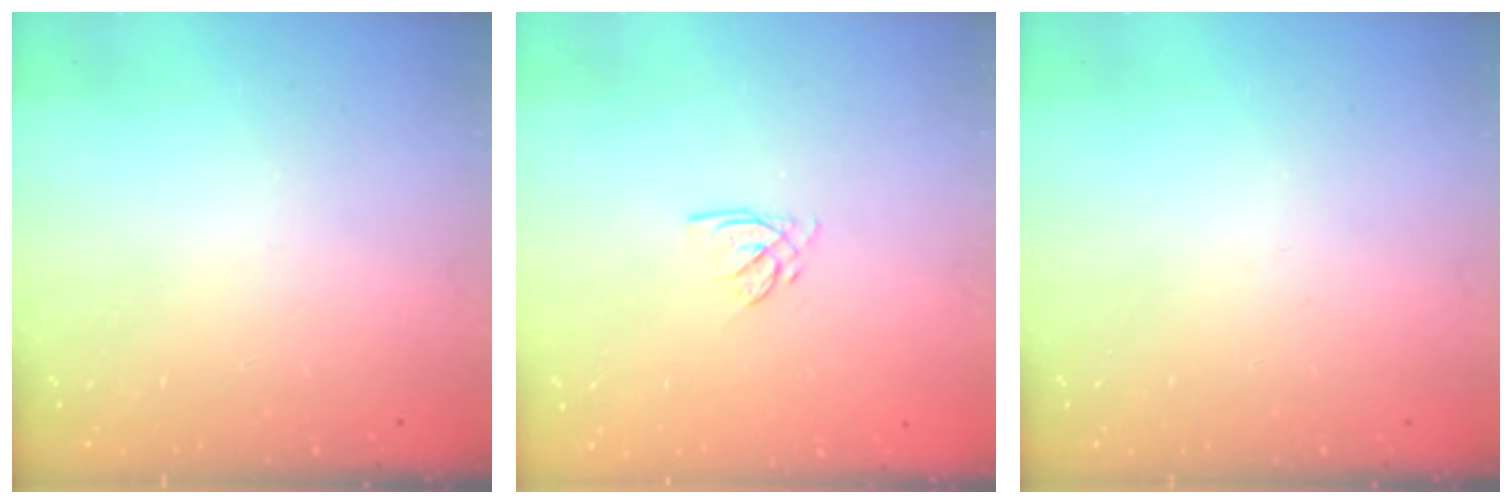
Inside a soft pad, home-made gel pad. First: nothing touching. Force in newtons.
{"total": 2.8, "press": 2.8, "slide": 0.1}
{"total": 0.0}